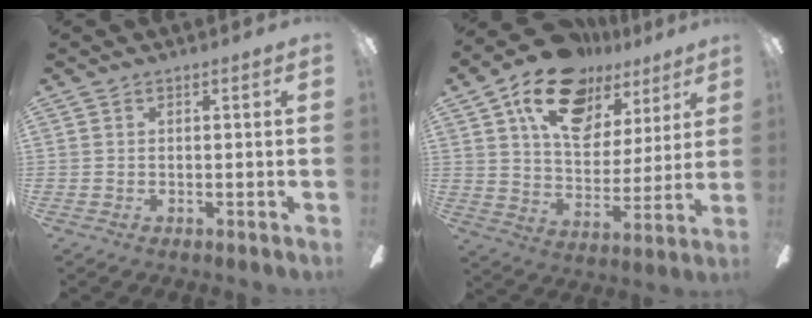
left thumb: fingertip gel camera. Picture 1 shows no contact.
{"total": 19.5, "force": [12.0, 11.5, 10.3], "torque": [-0.174, -0.056, 0.217]}